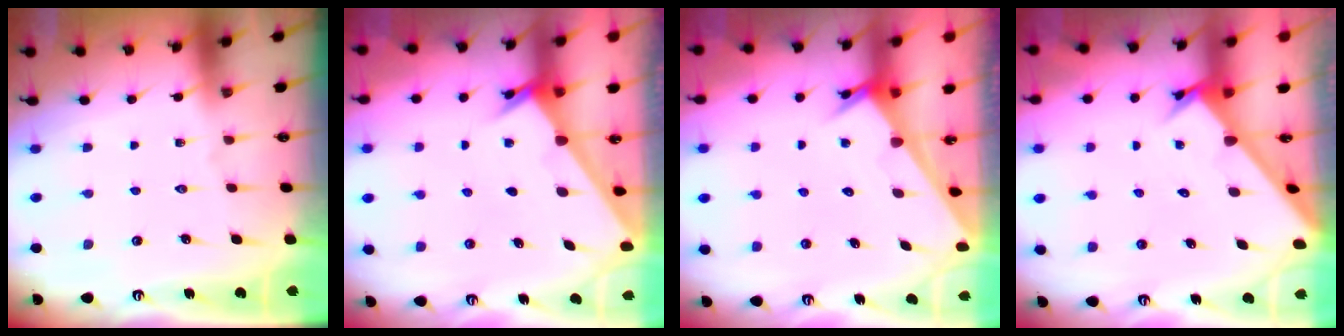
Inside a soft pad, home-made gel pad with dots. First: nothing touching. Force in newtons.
{"total": 2.3, "press": 2.2, "slide": 0.2}
{"total": 2.4, "press": 2.4, "slide": 0.1}
{"total": 2.6, "press": 2.6, "slide": 0.3}